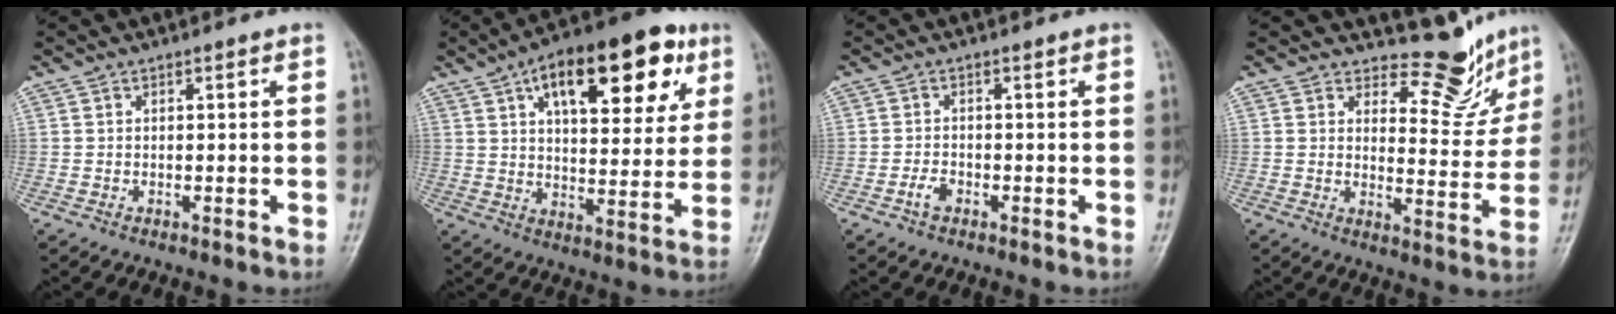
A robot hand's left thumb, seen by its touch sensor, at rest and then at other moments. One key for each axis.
{"total": 21.3, "fx": 9.5, "fy": 9.8, "fz": 16.3, "tx": -0.201, "ty": -0.005, "tz": 0.141}
{"total": 2.0, "fx": -1.1, "fy": 1.2, "fz": 1.2, "tx": -0.023, "ty": 0.006, "tz": -0.022}
{"total": 8.5, "fx": 7.7, "fy": 3.3, "fz": 1.3, "tx": 0.018, "ty": -0.075, "tz": 0.104}